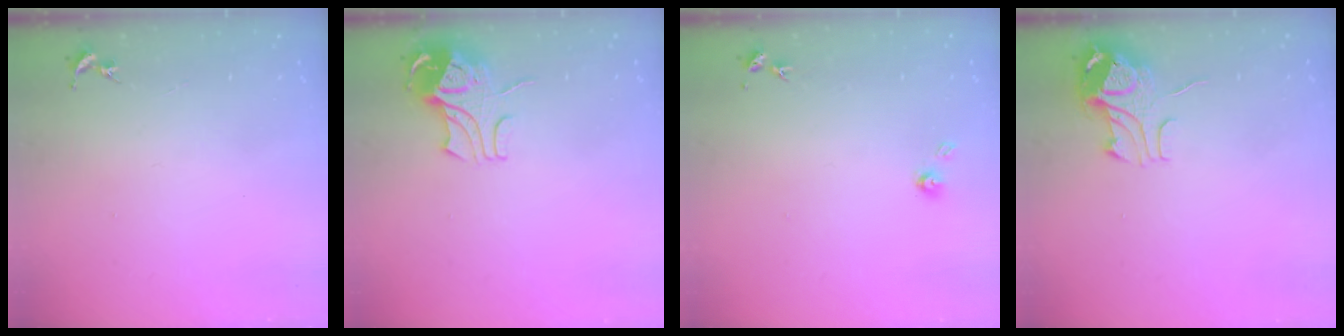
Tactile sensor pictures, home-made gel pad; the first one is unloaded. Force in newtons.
{"total": 8.9, "press": 8.9, "slide": 0.9}
{"total": 3.9, "press": 3.8, "slide": 0.4}
{"total": 9.8, "press": 9.8, "slide": 1.2}